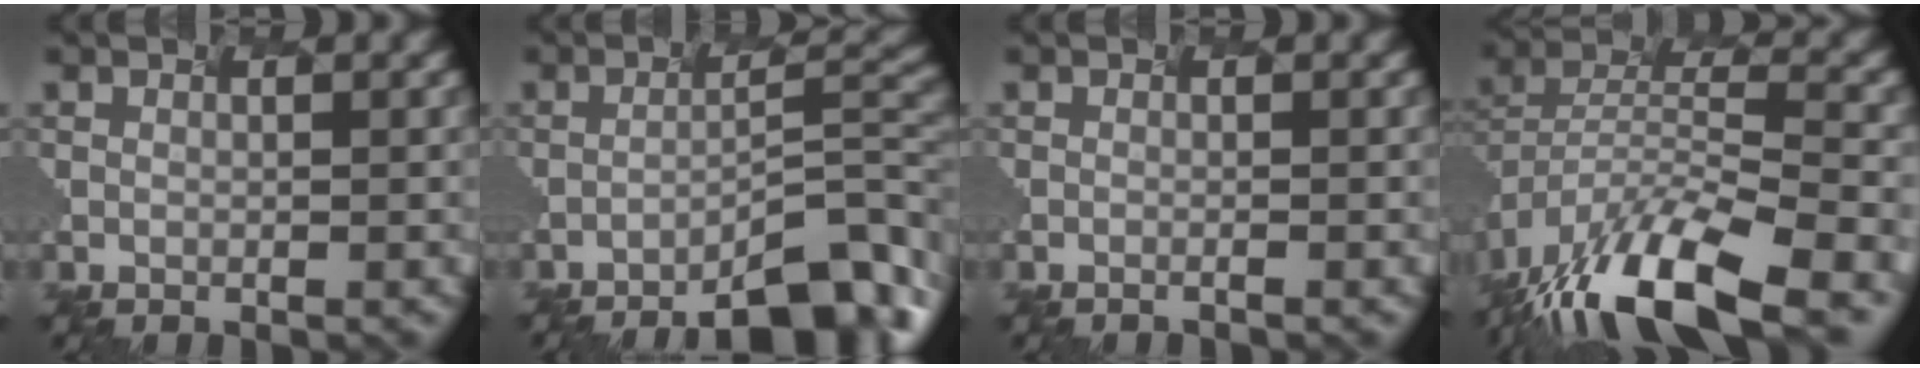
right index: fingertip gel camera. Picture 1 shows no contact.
{"total": 7.4, "force": [-5.1, 0.5, 5.3], "torque": [-0.084, 0.000, -0.050]}
{"total": 0.6, "force": [-0.6, -0.1, 0.1], "torque": [0.004, -0.002, -0.008]}
{"total": 12.6, "force": [-10.0, 2.9, 7.0], "torque": [-0.169, -0.004, -0.148]}